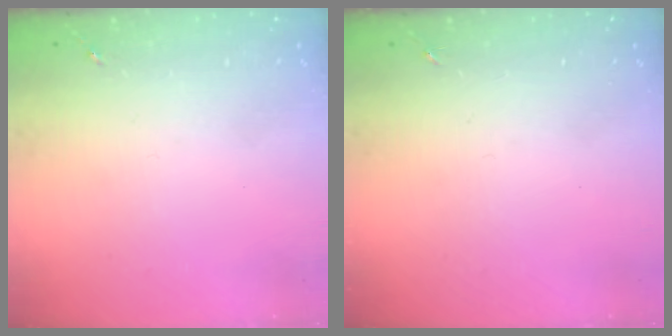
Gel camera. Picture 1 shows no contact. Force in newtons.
{"total": 0.0}